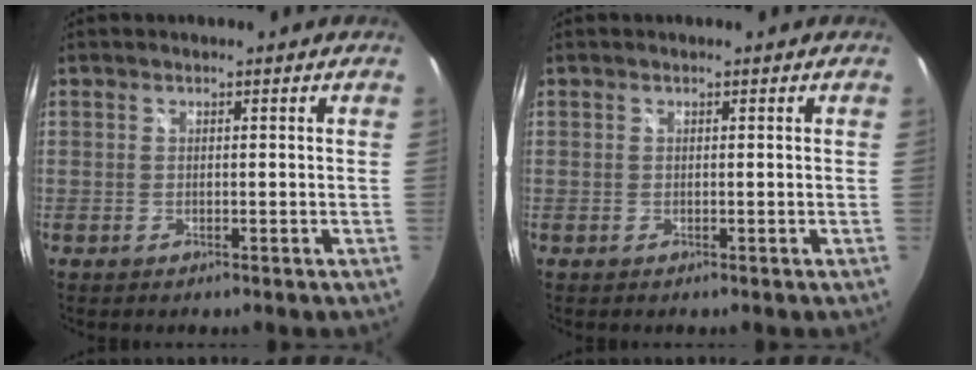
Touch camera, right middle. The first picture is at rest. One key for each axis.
{"total": 0.0}